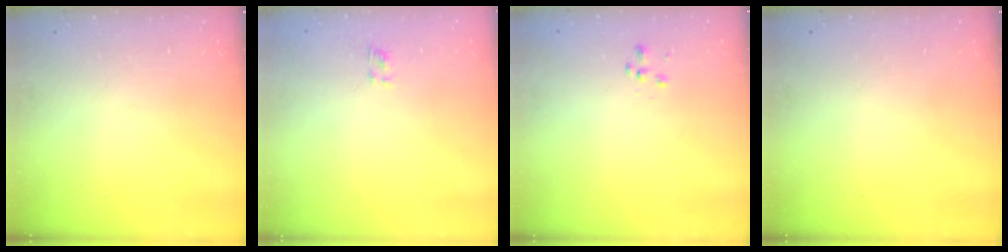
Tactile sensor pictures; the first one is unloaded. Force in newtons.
{"total": 1.1, "press": 0.8, "slide": 0.7}
{"total": 1.5, "press": 1.4, "slide": 0.5}
{"total": 0.0}